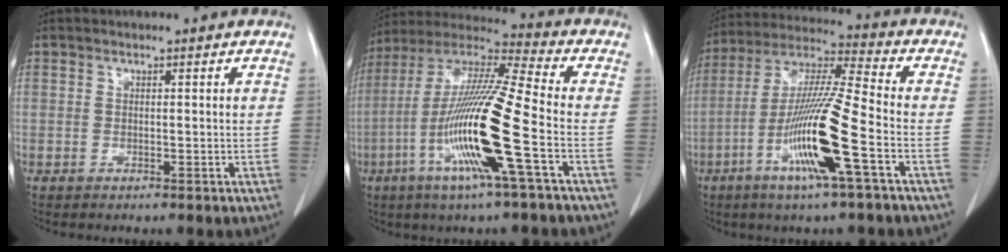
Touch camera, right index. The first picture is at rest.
{"total": 18.4, "force": [-5.7, -0.3, 17.5], "torque": [-0.354, -0.015, -0.118]}
{"total": 15.5, "force": [-5.7, -0.2, 14.4], "torque": [-0.290, -0.013, -0.112]}